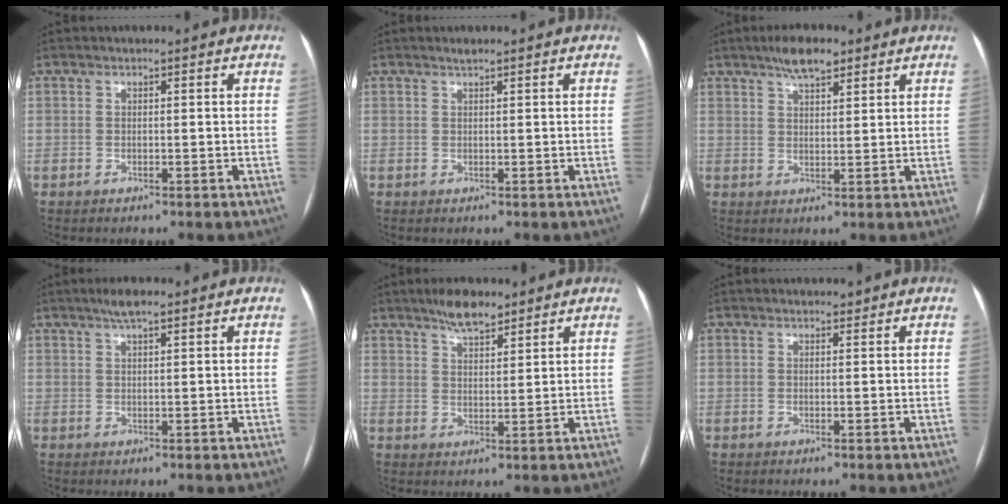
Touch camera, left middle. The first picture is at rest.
{"total": 0.7, "force": [0.6, 0.0, 0.3], "torque": [-0.007, 0.002, 0.014]}
{"total": 5.4, "force": [3.9, 1.6, 3.4], "torque": [-0.058, 0.009, 0.064]}
{"total": 3.0, "force": [2.1, 0.4, 2.1], "torque": [-0.040, 0.009, 0.038]}
{"total": 5.3, "force": [4.2, 1.5, 2.8], "torque": [-0.051, 0.006, 0.073]}
{"total": 0.7, "force": [0.6, 0.3, 0.2], "torque": [-0.006, 0.001, 0.008]}